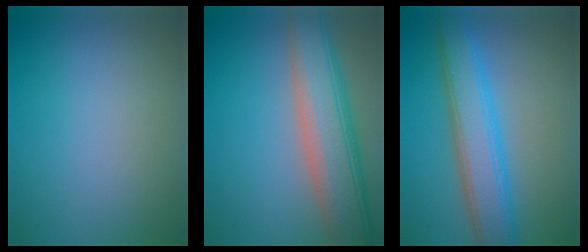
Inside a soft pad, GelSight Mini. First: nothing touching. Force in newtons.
{"total": 8.2, "press": 8.2, "slide": 0.5}
{"total": 6.1, "press": 6.1, "slide": 0.3}